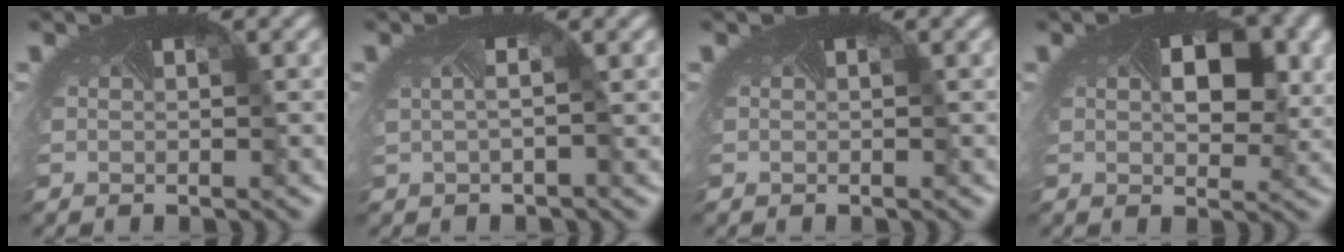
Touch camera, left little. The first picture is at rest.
{"total": 0.9, "force": [0.2, 0.6, 0.7], "torque": [-0.008, 0.016, 0.006]}
{"total": 0.0}
{"total": 5.3, "force": [1.1, 3.1, 4.1], "torque": [-0.069, 0.000, 0.017]}